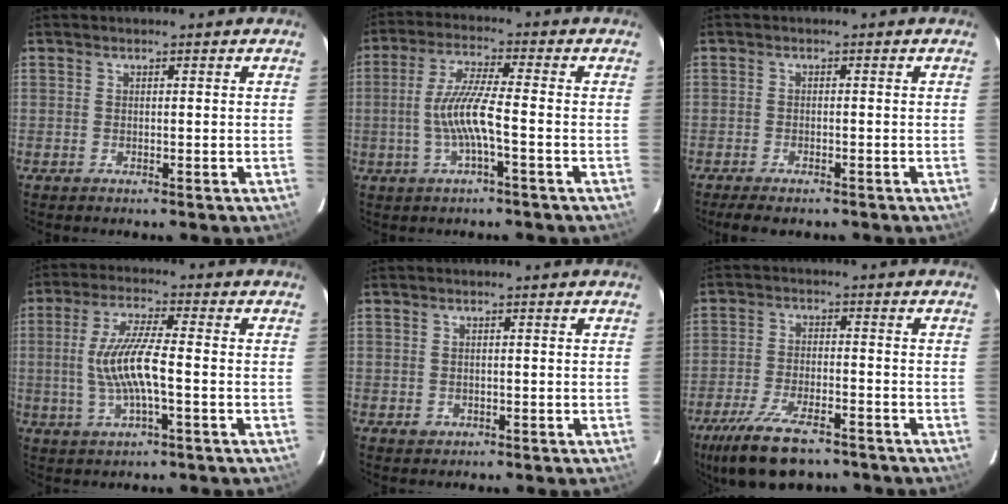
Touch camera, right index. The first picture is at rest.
{"total": 7.2, "force": [-1.9, -1.1, 6.9], "torque": [-0.149, -0.003, -0.034]}
{"total": 4.7, "force": [-3.9, 1.4, 2.4], "torque": [-0.056, -0.016, -0.063]}
{"total": 9.8, "force": [-1.4, 1.7, 9.5], "torque": [-0.188, -0.001, -0.024]}
{"total": 1.6, "force": [-0.5, 1.5, 0.3], "torque": [-0.001, 0.000, -0.005]}
{"total": 13.6, "force": [-9.7, 5.1, 7.9], "torque": [-0.180, -0.025, -0.170]}